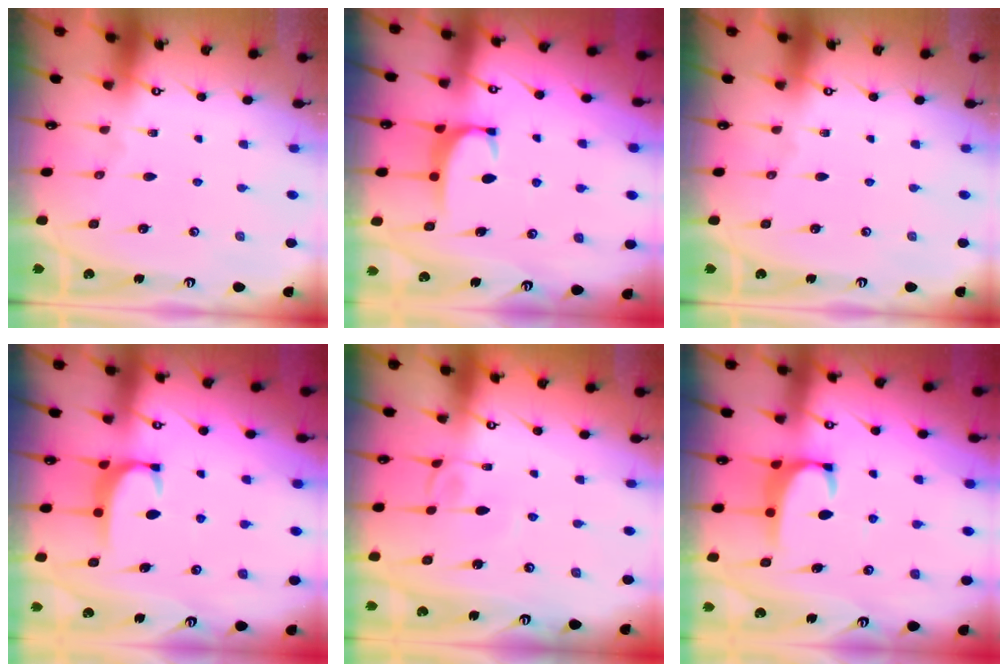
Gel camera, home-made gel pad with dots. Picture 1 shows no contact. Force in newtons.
{"total": 1.7, "press": 1.6, "slide": 0.4}
{"total": 0.0}
{"total": 1.9, "press": 1.9, "slide": 0.5}
{"total": 3.8, "press": 3.8, "slide": 0.2}
{"total": 1.9, "press": 1.9, "slide": 0.3}